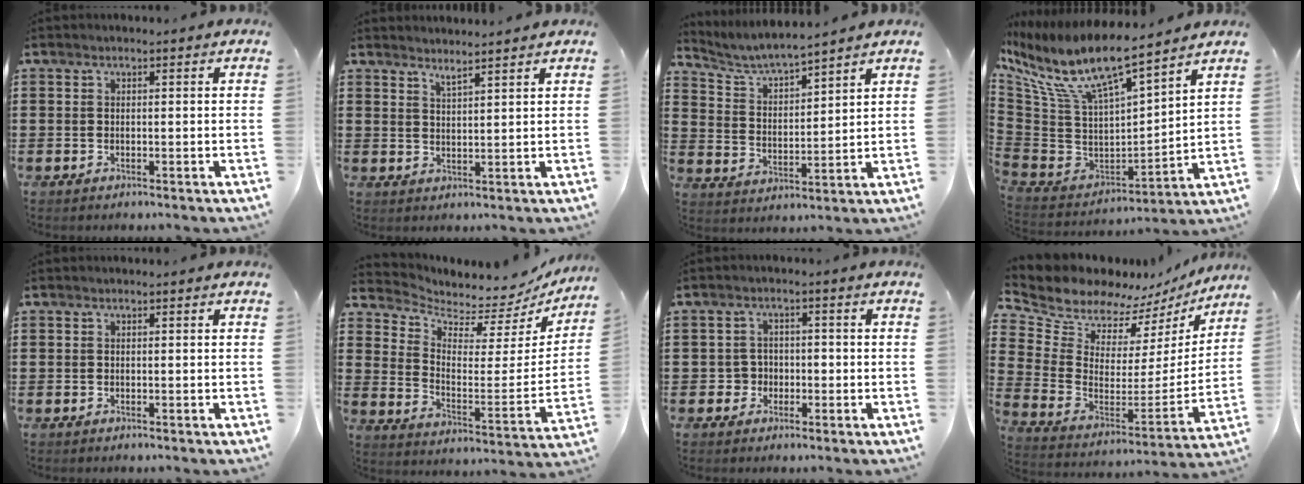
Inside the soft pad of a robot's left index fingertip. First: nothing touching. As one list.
[{"total": 2.5, "force": [2.5, -0.3, 0.3], "torque": [-0.012, -0.007, 0.047]}, {"total": 4.9, "force": [4.7, 0.2, 1.4], "torque": [-0.050, -0.030, 0.078]}, {"total": 12.0, "force": [8.0, 2.9, 8.4], "torque": [-0.203, -0.059, 0.132]}, {"total": 0.0}, {"total": 3.8, "force": [3.5, 1.4, 0.5], "torque": [-0.039, -0.039, 0.054]}, {"total": 2.8, "force": [-0.8, 2.5, 0.9], "torque": [-0.028, 0.004, -0.020]}, {"total": 9.3, "force": [8.7, 3.1, 1.2], "torque": [-0.080, -0.068, 0.155]}]